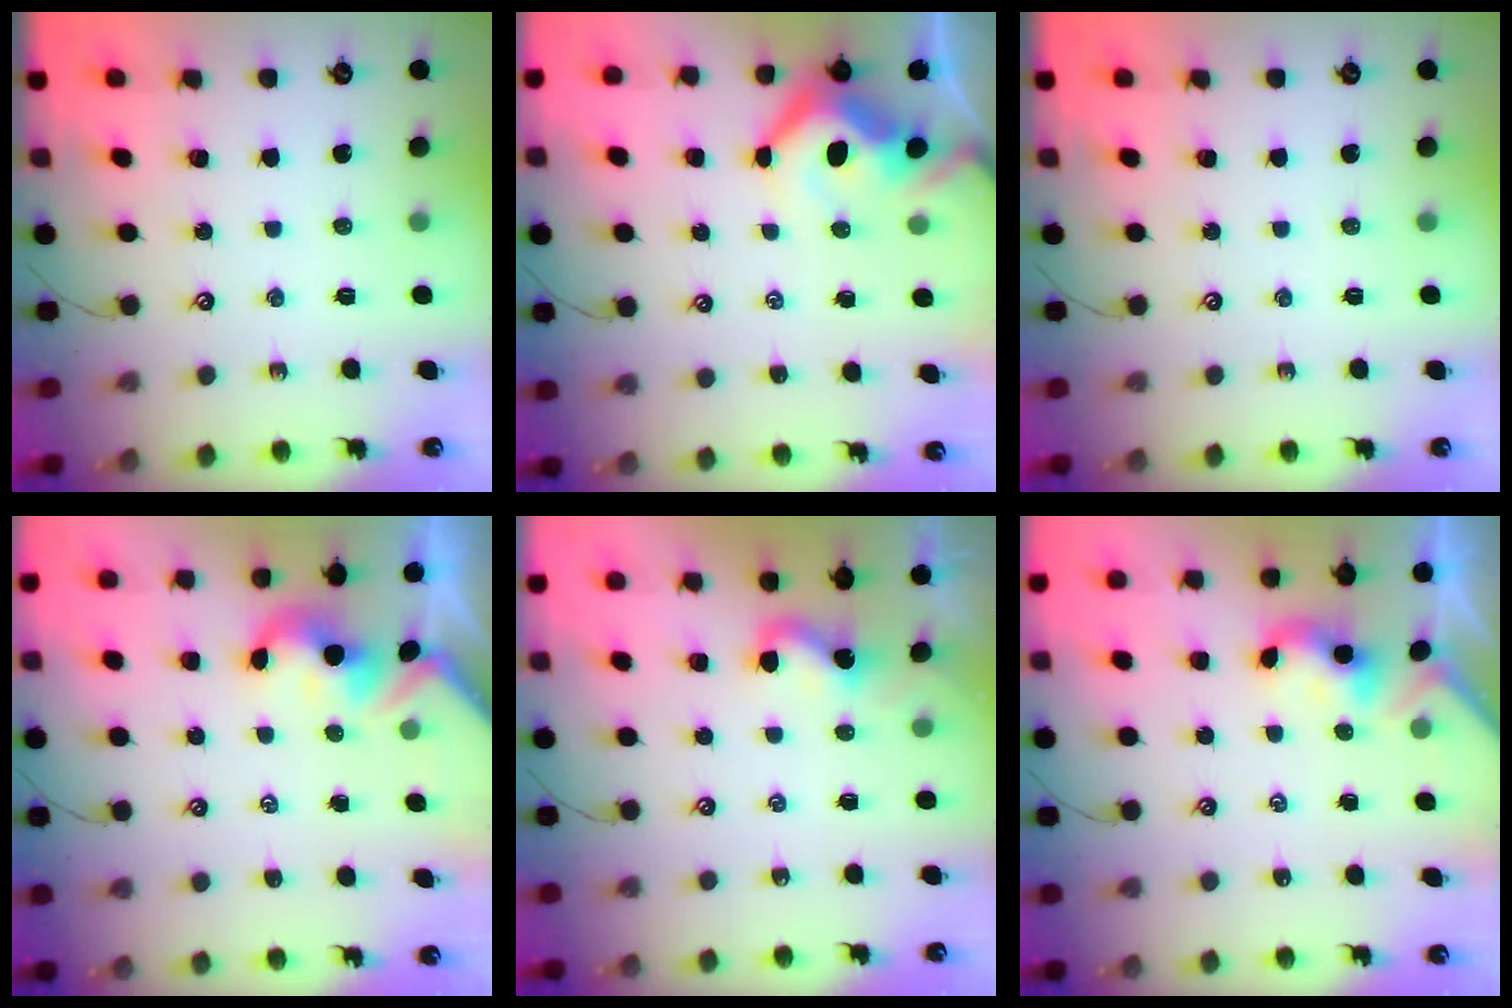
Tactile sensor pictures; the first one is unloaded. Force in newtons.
{"total": 7.4, "press": 7.3, "slide": 1.2}
{"total": 0.0}
{"total": 1.6, "press": 1.5, "slide": 0.6}
{"total": 2.9, "press": 2.9, "slide": 0.4}
{"total": 2.2, "press": 2.2, "slide": 0.2}